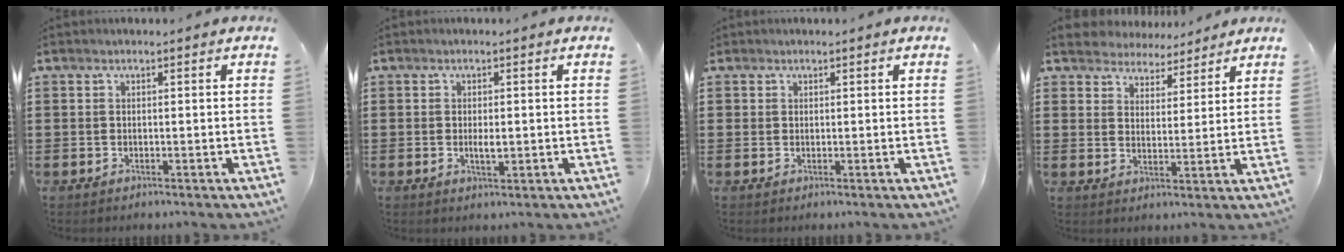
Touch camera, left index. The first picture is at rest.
{"total": 2.1, "force": [0.0, 0.8, 1.9], "torque": [-0.036, 0.000, 0.000]}
{"total": 1.2, "force": [0.9, 0.8, 0.0], "torque": [-0.004, 0.005, 0.018]}
{"total": 4.4, "force": [4.3, 1.1, -0.5], "torque": [-0.013, -0.016, 0.078]}